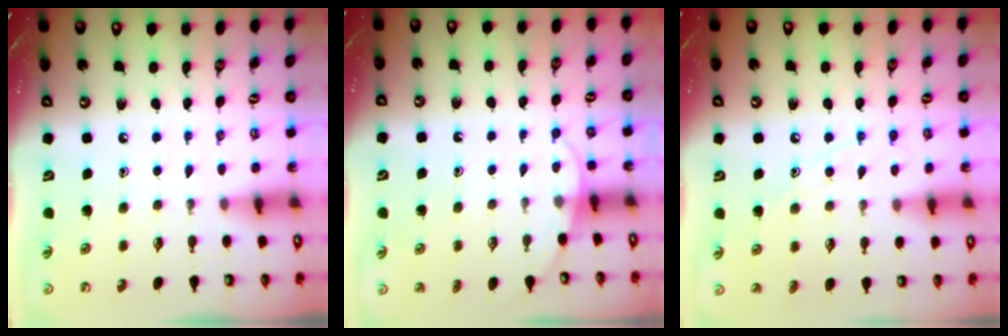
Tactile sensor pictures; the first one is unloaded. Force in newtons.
{"total": 4.8, "press": 4.8, "slide": 0.5}
{"total": 8.1, "press": 8.0, "slide": 0.7}